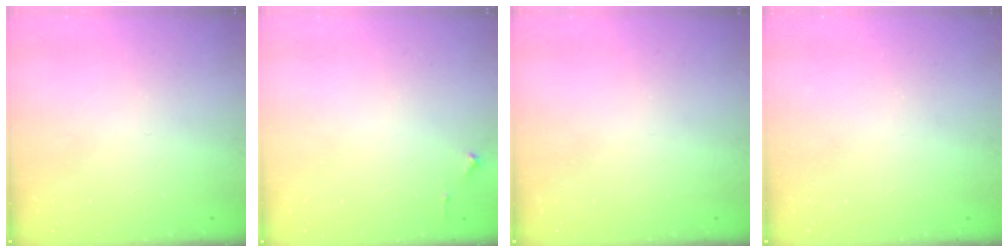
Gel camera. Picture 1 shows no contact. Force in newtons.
{"total": 2.7, "press": 2.6, "slide": 0.4}
{"total": 0.0}
{"total": 0.0}